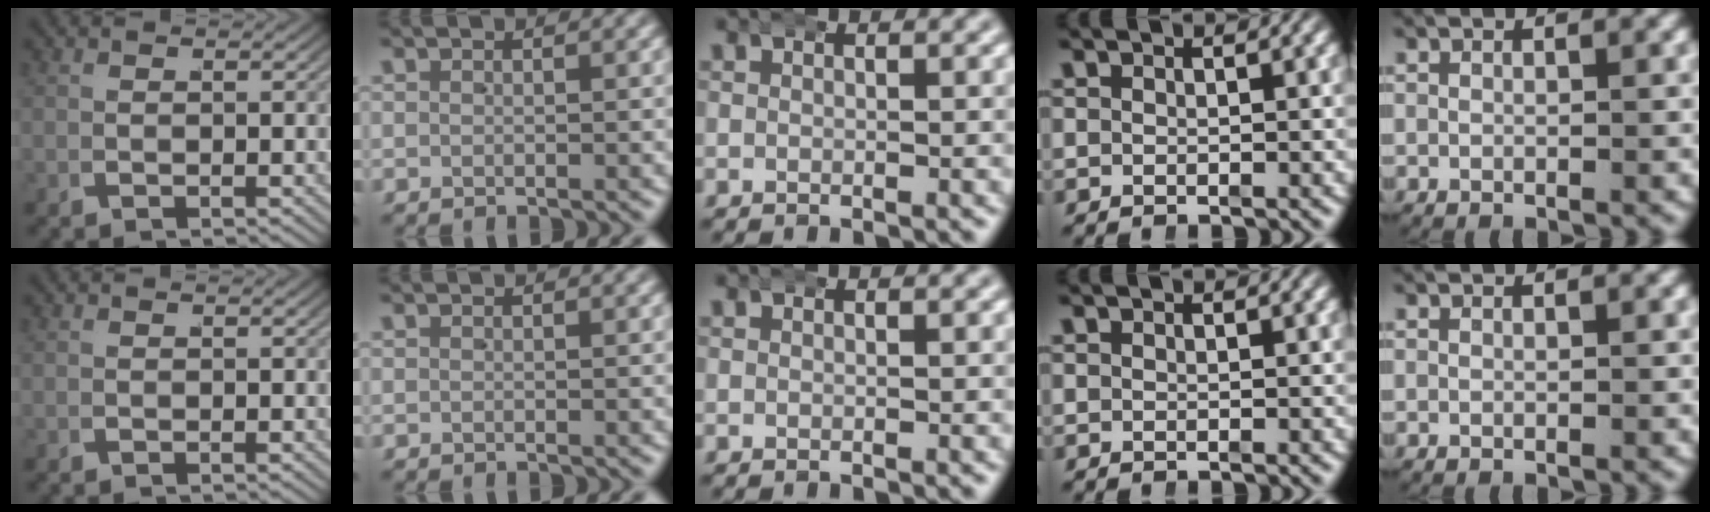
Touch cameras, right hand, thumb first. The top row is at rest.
{}